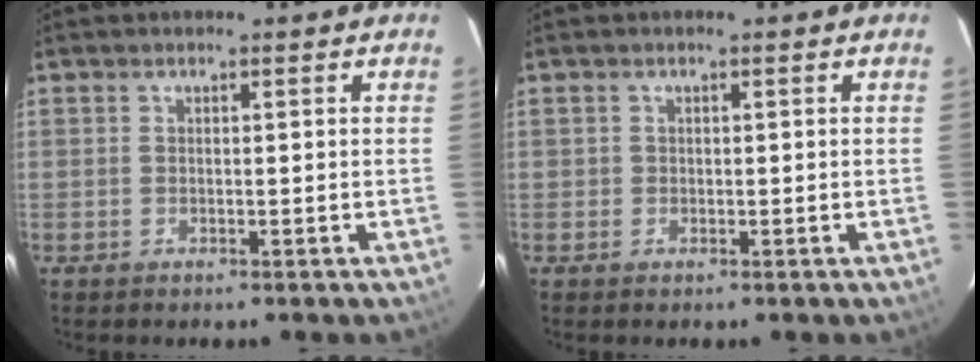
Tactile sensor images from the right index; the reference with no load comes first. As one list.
[{"total": 0.7, "force": [-0.2, 0.7, 0.0], "torque": [0.002, 0.000, -0.003]}]